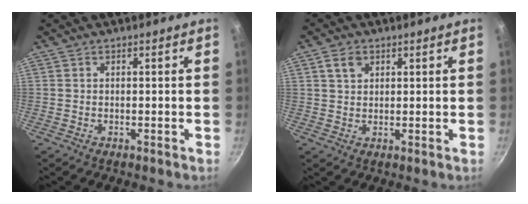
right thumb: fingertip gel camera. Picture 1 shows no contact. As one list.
[{"total": 3.2, "force": [1.6, 2.2, 1.7], "torque": [-0.021, -0.001, 0.028]}]